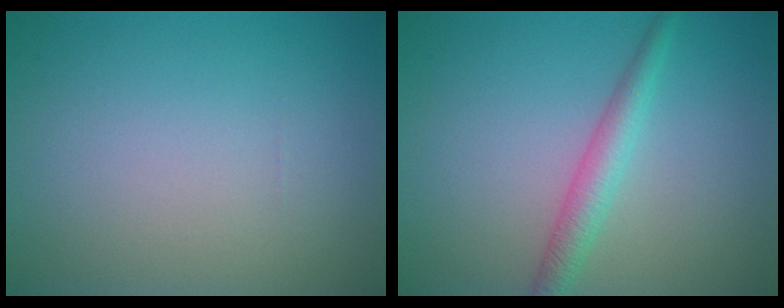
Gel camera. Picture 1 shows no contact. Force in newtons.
{"total": 2.6, "press": 2.6, "slide": 0.2}